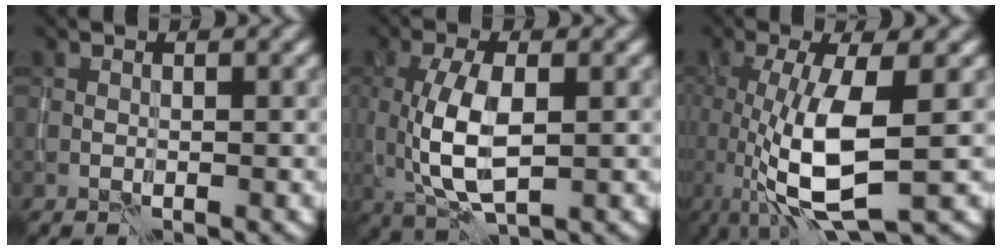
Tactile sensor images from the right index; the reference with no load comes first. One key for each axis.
{"total": 6.3, "fx": -0.2, "fy": 2.7, "fz": 5.7, "tx": -0.130, "ty": -0.004, "tz": -0.001}
{"total": 8.4, "fx": -0.9, "fy": 2.7, "fz": 7.9, "tx": -0.157, "ty": -0.016, "tz": -0.015}